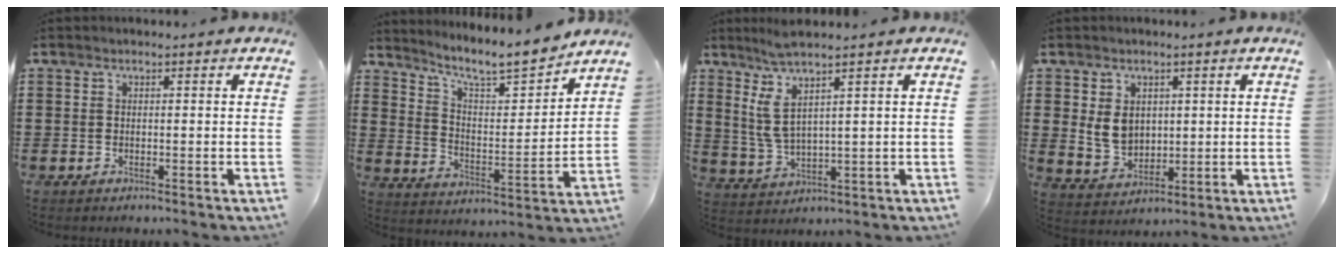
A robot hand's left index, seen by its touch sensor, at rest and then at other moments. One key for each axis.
{"total": 8.1, "fx": 7.3, "fy": 1.1, "fz": 3.4, "tx": -0.089, "ty": -0.050, "tz": 0.123}
{"total": 5.2, "fx": 2.9, "fy": 0.4, "fz": 4.3, "tx": -0.115, "ty": -0.015, "tz": 0.042}
{"total": 5.1, "fx": 1.2, "fy": 4.2, "fz": 2.7, "tx": -0.057, "ty": 0.008, "tz": 0.021}